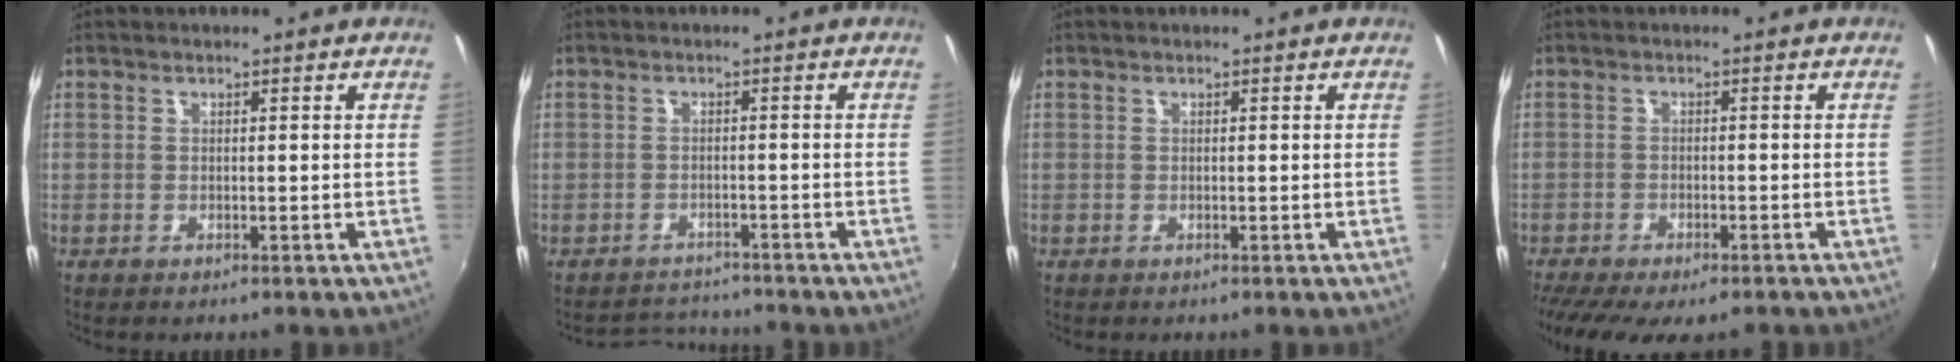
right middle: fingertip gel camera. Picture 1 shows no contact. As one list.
[{"total": 3.8, "force": [-3.5, 1.2, -0.7], "torque": [0.000, 0.013, -0.062]}, {"total": 0.0}, {"total": 11.5, "force": [-9.0, 3.4, 6.4], "torque": [-0.140, -0.049, -0.142]}]